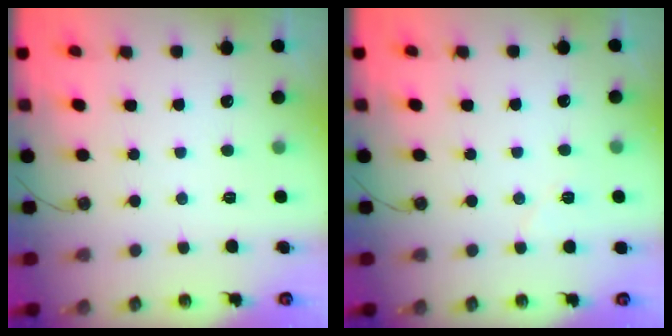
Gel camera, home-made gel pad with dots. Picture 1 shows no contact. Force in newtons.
{"total": 4.6, "press": 4.2, "slide": 1.8}